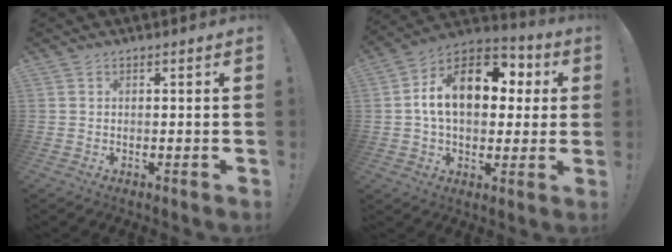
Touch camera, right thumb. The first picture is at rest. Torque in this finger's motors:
{"motor_torque": [2.42, 2.59, 0.70, 0.49, 0.12]}